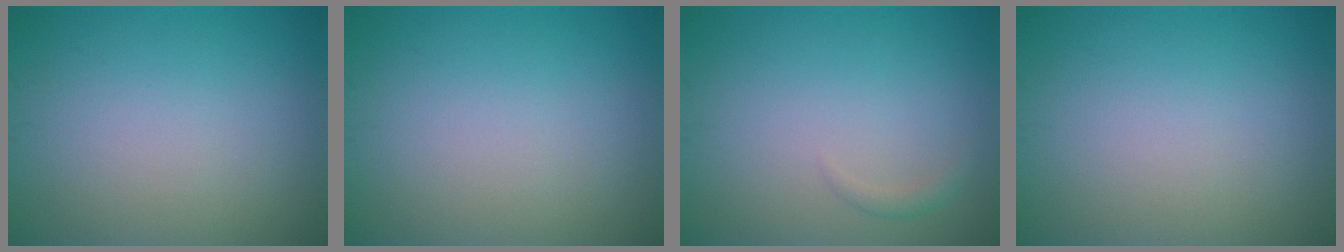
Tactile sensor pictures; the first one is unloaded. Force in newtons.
{"total": 0.0}
{"total": 0.8, "press": 0.8, "slide": 0.1}
{"total": 0.0}